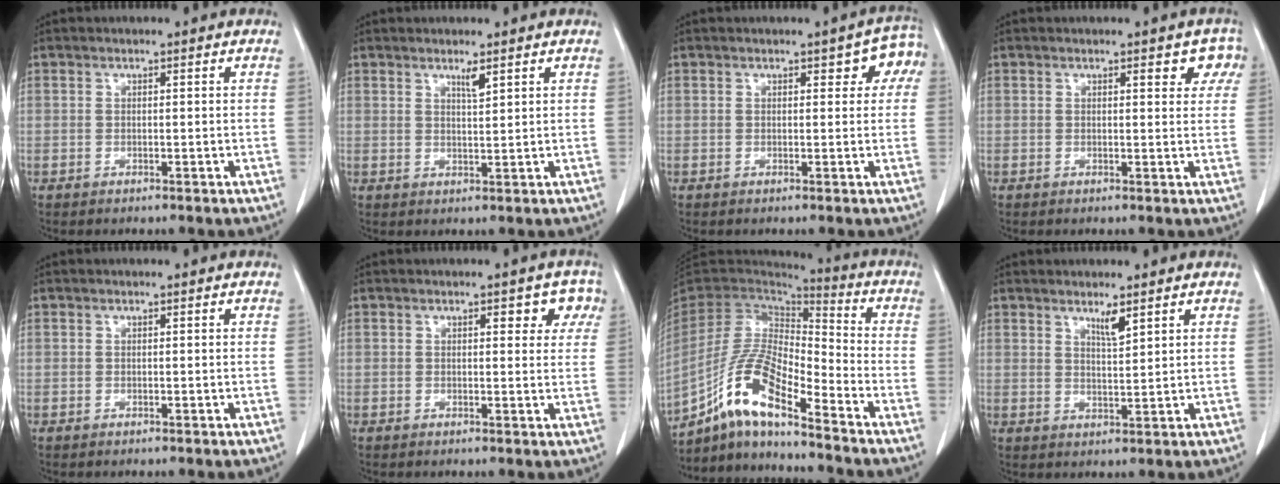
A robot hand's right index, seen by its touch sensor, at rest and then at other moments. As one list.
[{"total": 1.9, "force": [1.3, 0.0, 1.4], "torque": [-0.026, -0.005, 0.024]}, {"total": 4.0, "force": [1.6, 2.0, 3.1], "torque": [-0.025, 0.013, 0.011]}, {"total": 3.4, "force": [1.8, 1.6, 2.5], "torque": [-0.014, 0.006, 0.013]}, {"total": 0.0}, {"total": 4.1, "force": [1.8, 2.1, 3.0], "torque": [-0.017, 0.011, 0.014]}, {"total": 13.7, "force": [-8.6, 2.6, 10.3], "torque": [-0.207, 0.006, -0.161]}, {"total": 2.8, "force": [2.0, 0.2, 1.9], "torque": [-0.038, -0.008, 0.038]}]